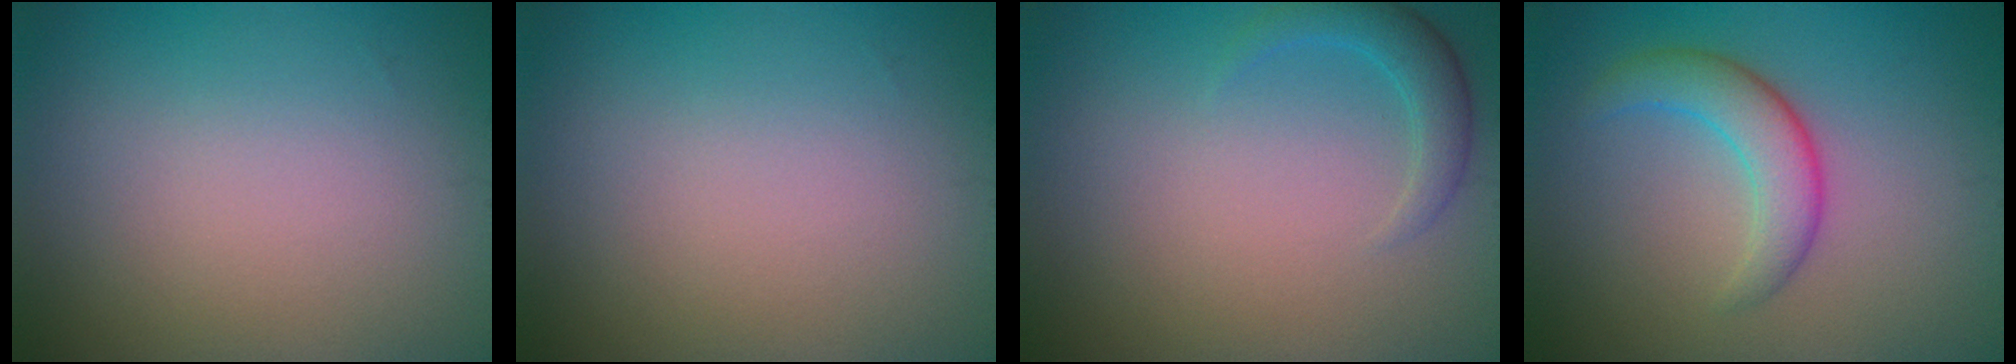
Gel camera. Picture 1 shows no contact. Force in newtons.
{"total": 0.0}
{"total": 2.1, "press": 2.1, "slide": 0.2}
{"total": 3.6, "press": 3.6, "slide": 0.1}